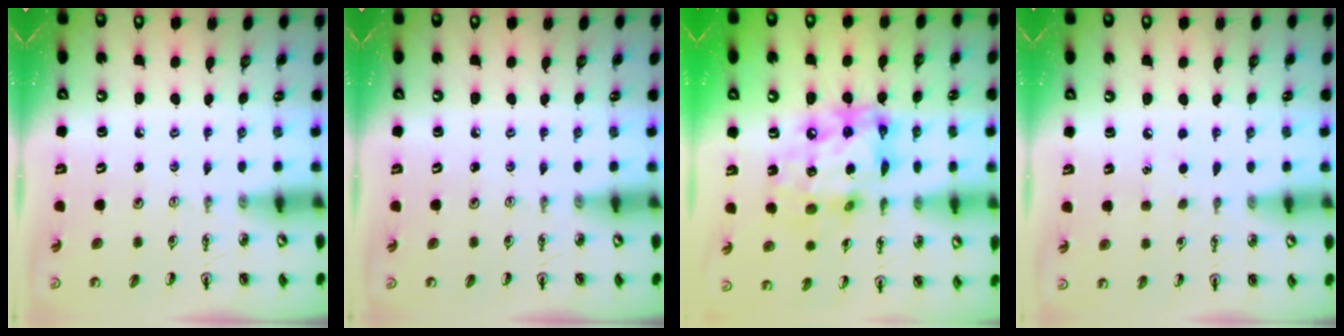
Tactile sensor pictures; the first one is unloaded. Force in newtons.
{"total": 0.0}
{"total": 16.7, "press": 16.6, "slide": 1.4}
{"total": 4.0, "press": 4.0, "slide": 0.5}